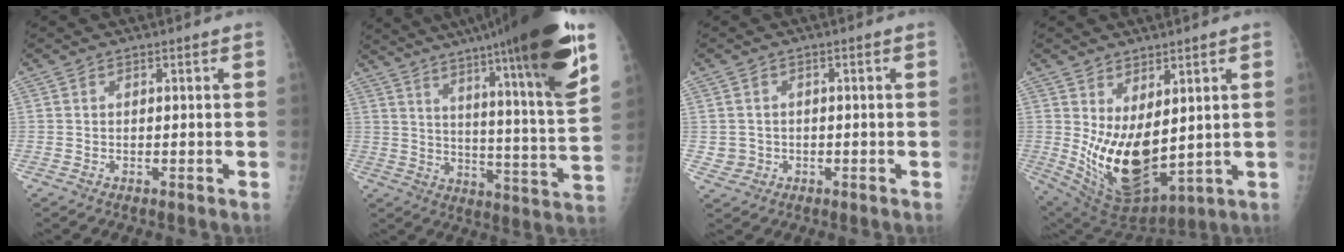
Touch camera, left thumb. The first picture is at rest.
{"total": 27.8, "force": [17.6, 2.4, 21.4], "torque": [-0.305, -0.070, 0.253]}
{"total": 2.7, "force": [-0.6, 2.6, 0.2], "torque": [0.006, 0.005, -0.006]}
{"total": 14.6, "force": [1.6, 7.3, 12.6], "torque": [-0.207, -0.044, 0.061]}